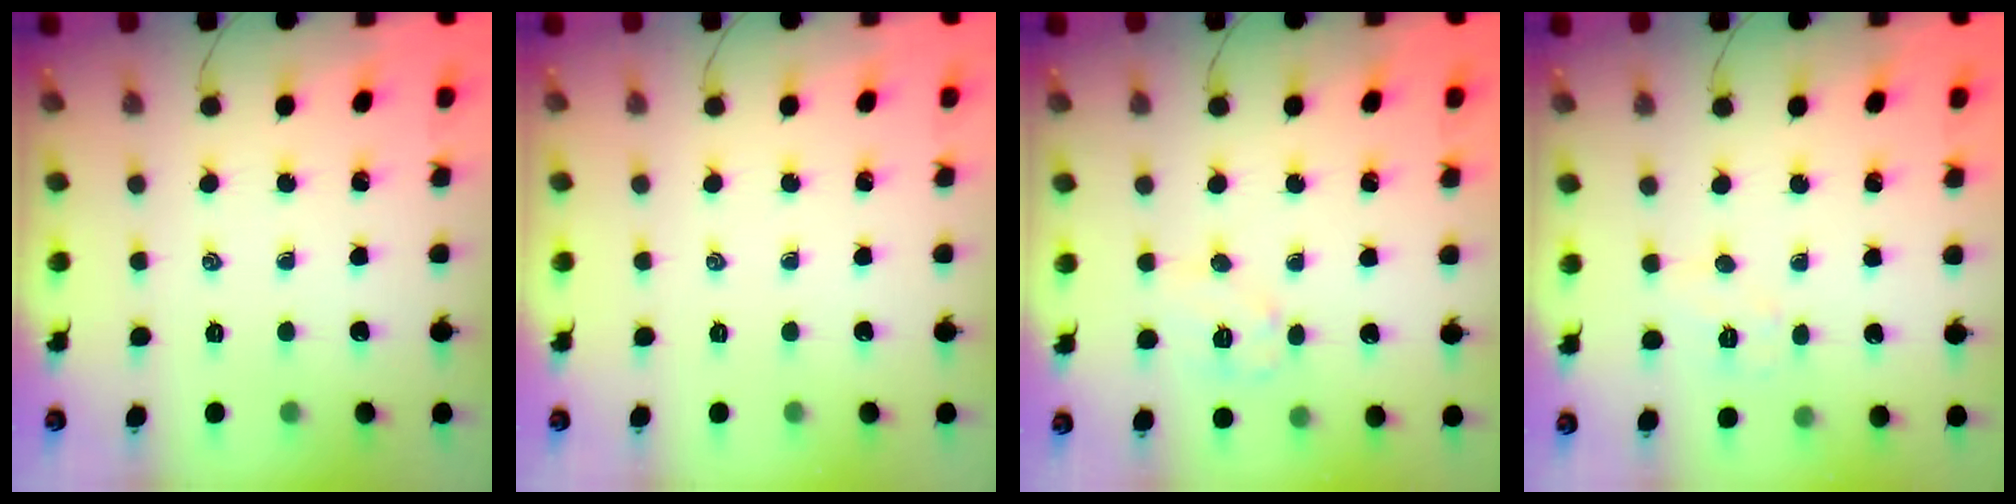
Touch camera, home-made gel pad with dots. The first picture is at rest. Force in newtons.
{"total": 0.0}
{"total": 7.1, "press": 7.1, "slide": 0.5}
{"total": 5.9, "press": 5.8, "slide": 1.2}